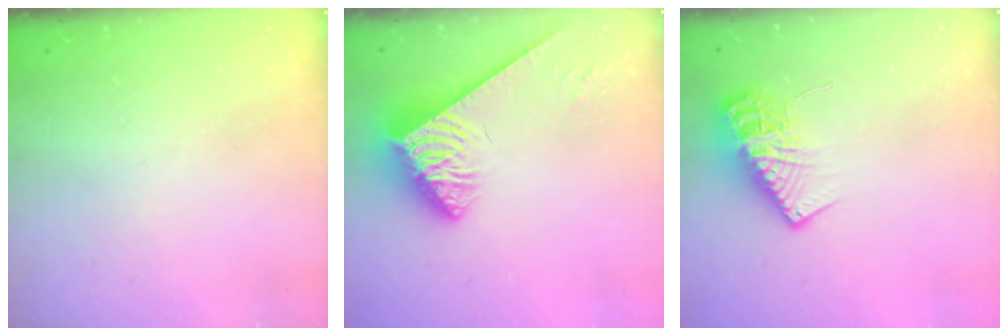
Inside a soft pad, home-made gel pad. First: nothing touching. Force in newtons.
{"total": 4.3, "press": 4.3, "slide": 0.5}
{"total": 12.0, "press": 11.9, "slide": 1.0}